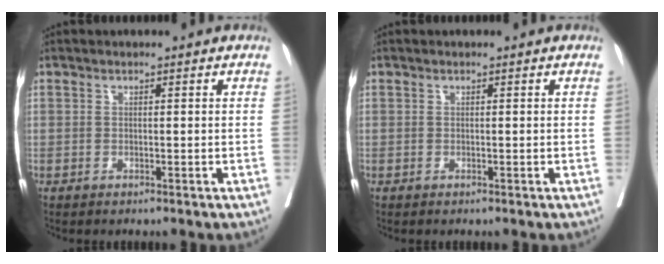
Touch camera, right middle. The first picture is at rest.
{"total": 0.0}